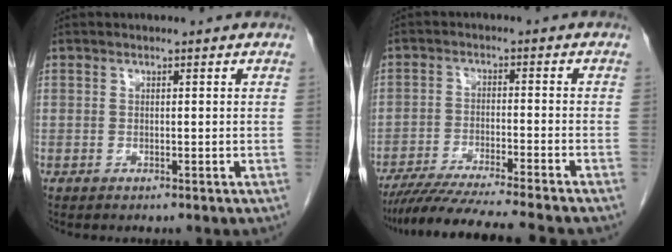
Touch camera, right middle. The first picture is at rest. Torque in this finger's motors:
{"motor_torque": [1.21, -0.92, 0.42, 0.11]}